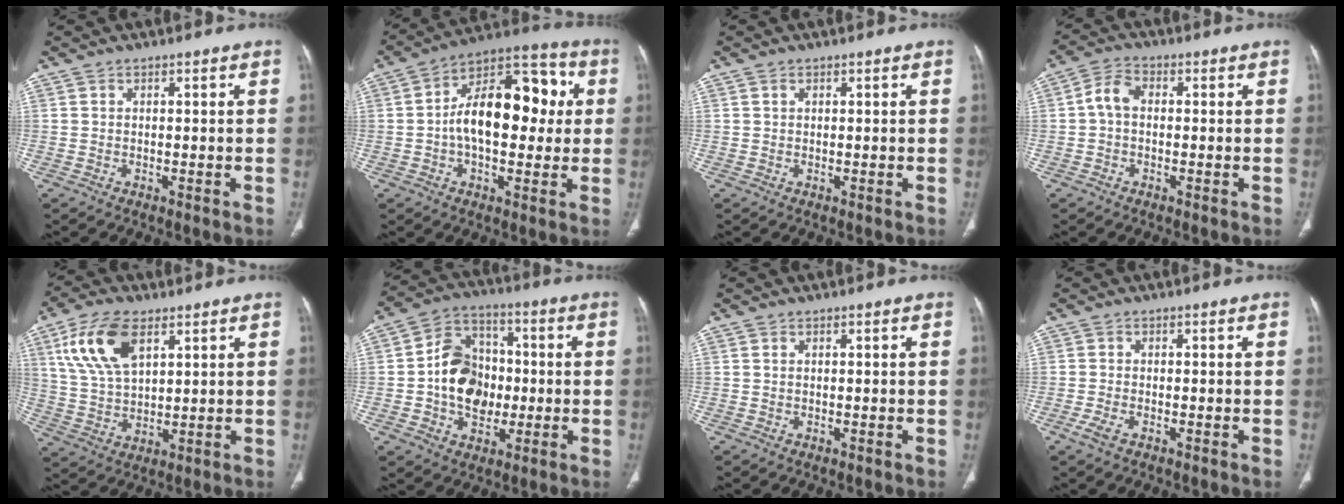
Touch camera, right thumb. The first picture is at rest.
{"total": 18.6, "force": [1.3, 10.5, 15.3], "torque": [-0.209, 0.038, 0.013]}
{"total": 0.5, "force": [0.3, 0.4, 0.3], "torque": [-0.005, 0.001, 0.005]}
{"total": 4.5, "force": [-0.1, 3.0, 3.3], "torque": [-0.060, 0.014, -0.012]}
{"total": 12.8, "force": [5.8, 6.5, 9.3], "torque": [-0.178, -0.011, 0.117]}
{"total": 14.1, "force": [-1.0, 10.8, 8.9], "torque": [-0.115, 0.027, -0.018]}
{"total": 0.0}
{"total": 2.1, "force": [-1.1, 0.8, 1.6], "torque": [-0.045, -0.002, -0.024]}